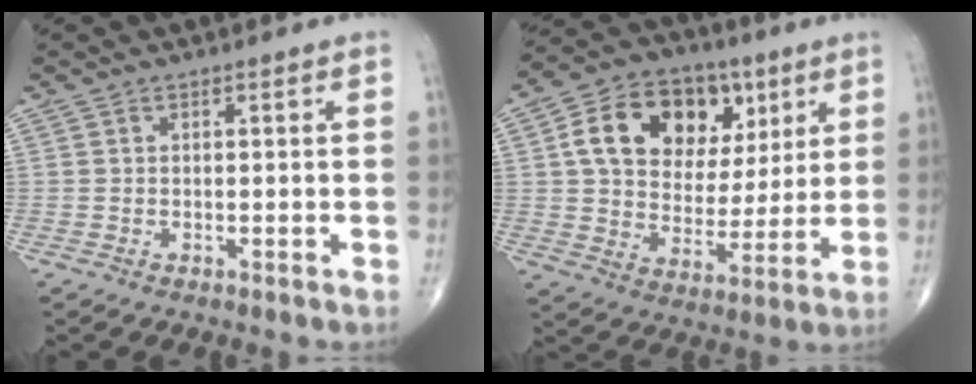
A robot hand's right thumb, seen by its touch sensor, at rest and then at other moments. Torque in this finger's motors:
{"motor_torque": [0.45, 2.31, 1.40, 0.78, 0.42]}